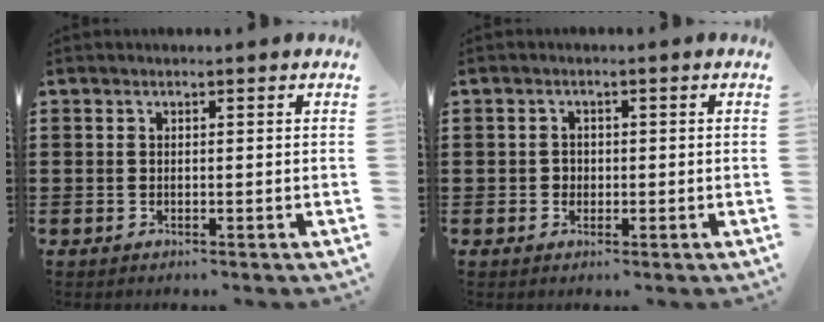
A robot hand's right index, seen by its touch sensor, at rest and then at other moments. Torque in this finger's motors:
{"motor_torque": [0.46, 0.41, 0.10, 0.02]}